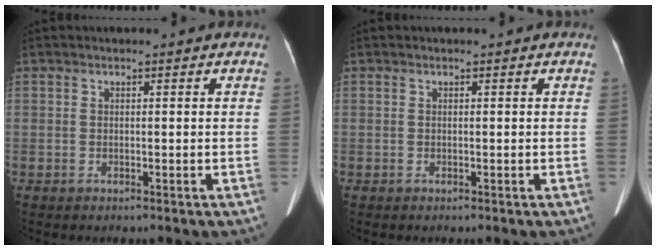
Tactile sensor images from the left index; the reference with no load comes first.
{"total": 0.0}